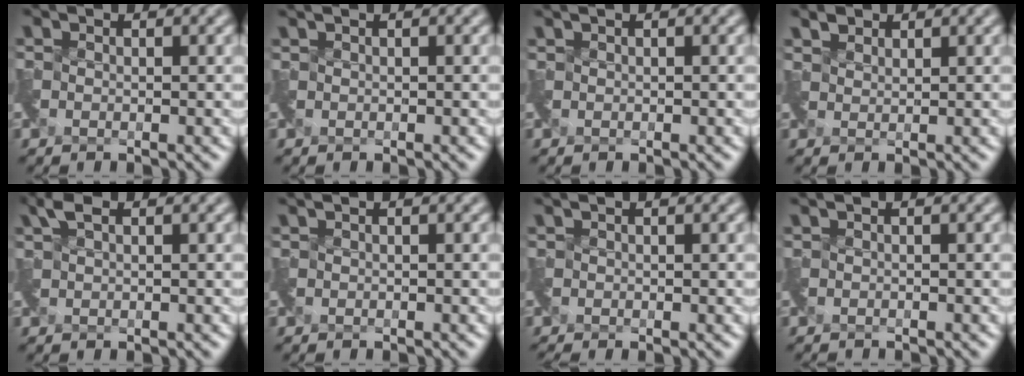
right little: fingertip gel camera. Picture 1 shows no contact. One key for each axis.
{"total": 0.8, "fx": 0.5, "fy": 0.1, "fz": 0.7, "tx": -0.011, "ty": 0.004, "tz": 0.007}
{"total": 0.7, "fx": 0.4, "fy": 0.1, "fz": 0.6, "tx": -0.010, "ty": 0.004, "tz": 0.007}
{"total": 1.2, "fx": 1.1, "fy": 0.2, "fz": -0.4, "tx": 0.003, "ty": 0.003, "tz": 0.029}
{"total": 1.2, "fx": 1.0, "fy": 0.3, "fz": 0.6, "tx": -0.012, "ty": 0.005, "tz": 0.018}
{"total": 0.5, "fx": 0.2, "fy": 0.0, "fz": 0.5, "tx": -0.011, "ty": -0.003, "tz": 0.000}
{"total": 1.1, "fx": 0.0, "fy": 0.0, "fz": 1.1, "tx": -0.021, "ty": -0.001, "tz": -0.004}
{"total": 0.7, "fx": -0.5, "fy": -0.1, "fz": 0.5, "tx": -0.011, "ty": -0.012, "tz": -0.013}